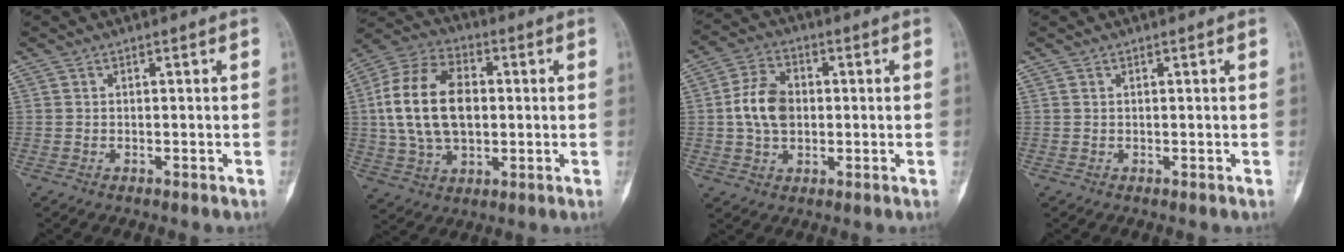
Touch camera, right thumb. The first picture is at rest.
{"total": 17.9, "force": [1.3, 11.3, 13.8], "torque": [-0.253, 0.017, 0.025]}
{"total": 9.0, "force": [0.1, 6.4, 6.4], "torque": [-0.103, 0.012, -0.004]}
{"total": 0.0}